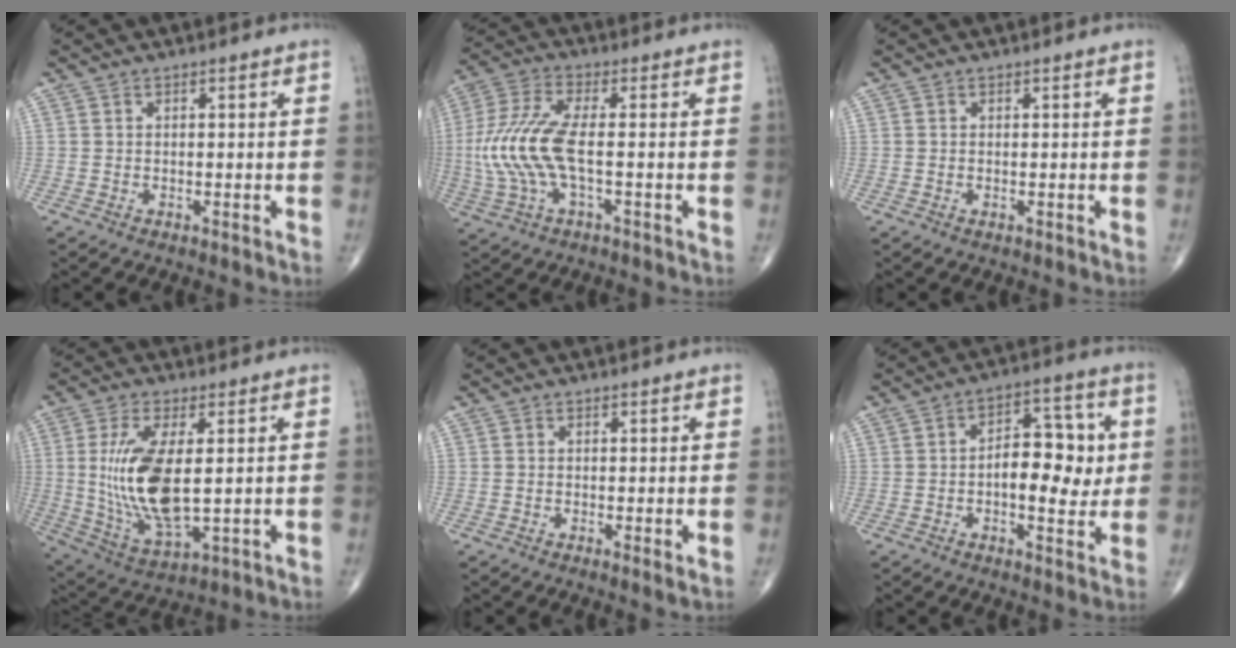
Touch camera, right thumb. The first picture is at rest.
{"total": 12.7, "force": [-1.3, 4.5, 11.8], "torque": [-0.289, 0.017, -0.028]}
{"total": 0.0}
{"total": 15.2, "force": [1.2, 6.1, 13.8], "torque": [-0.285, -0.022, 0.036]}
{"total": 1.2, "force": [0.0, 0.2, 1.2], "torque": [-0.023, -0.006, -0.002]}
{"total": 11.8, "force": [0.1, 6.2, 10.0], "torque": [-0.113, 0.018, -0.003]}